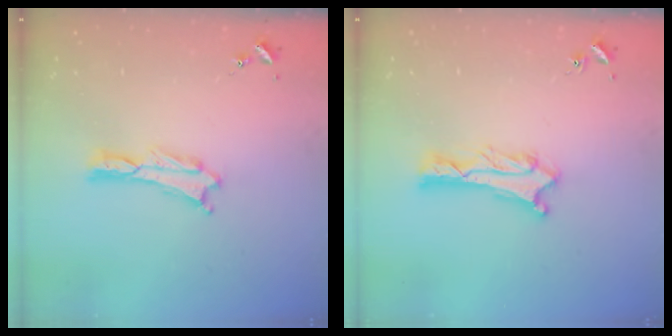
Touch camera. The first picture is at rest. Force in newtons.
{"total": 1.2, "press": 1.1, "slide": 0.1}